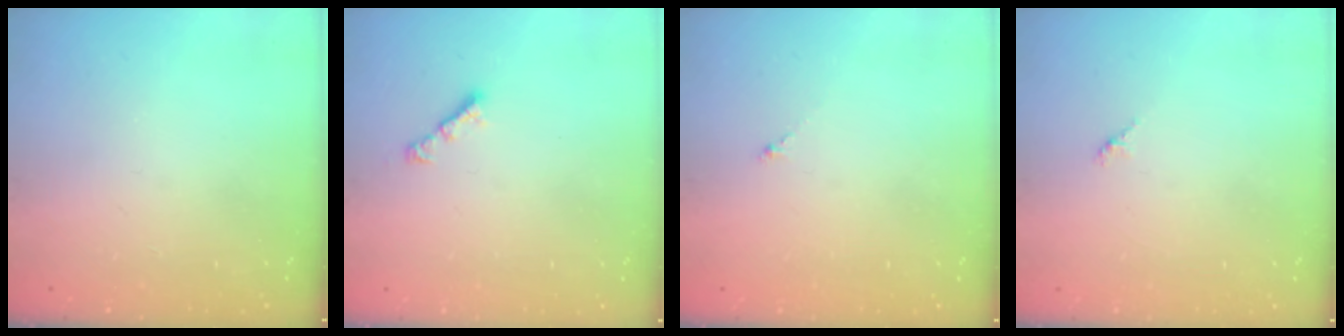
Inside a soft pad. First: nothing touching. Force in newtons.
{"total": 2.8, "press": 2.8, "slide": 0.7}
{"total": 0.0}
{"total": 1.5, "press": 1.4, "slide": 0.4}